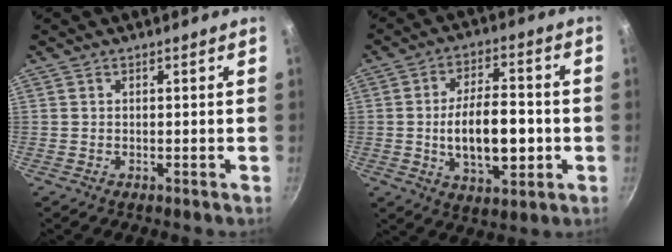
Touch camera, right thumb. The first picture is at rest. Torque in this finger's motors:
{"motor_torque": [-0.18, 0.67, 1.03, 0.38, 0.10]}